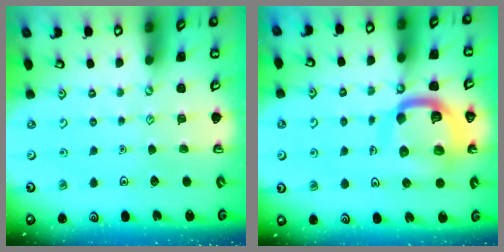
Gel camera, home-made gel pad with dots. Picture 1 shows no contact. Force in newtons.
{"total": 15.6, "press": 15.5, "slide": 1.6}